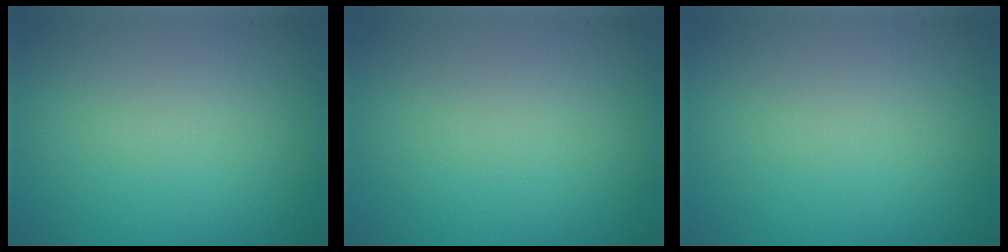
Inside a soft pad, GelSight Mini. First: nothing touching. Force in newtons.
{"total": 0.0}
{"total": 0.0}